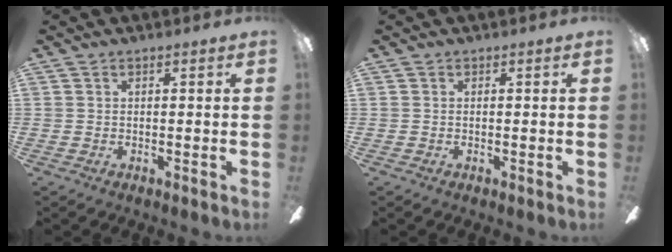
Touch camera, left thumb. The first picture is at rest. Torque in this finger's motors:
{"motor_torque": [0.00, 0.00, 0.02, -0.02, 0.00]}